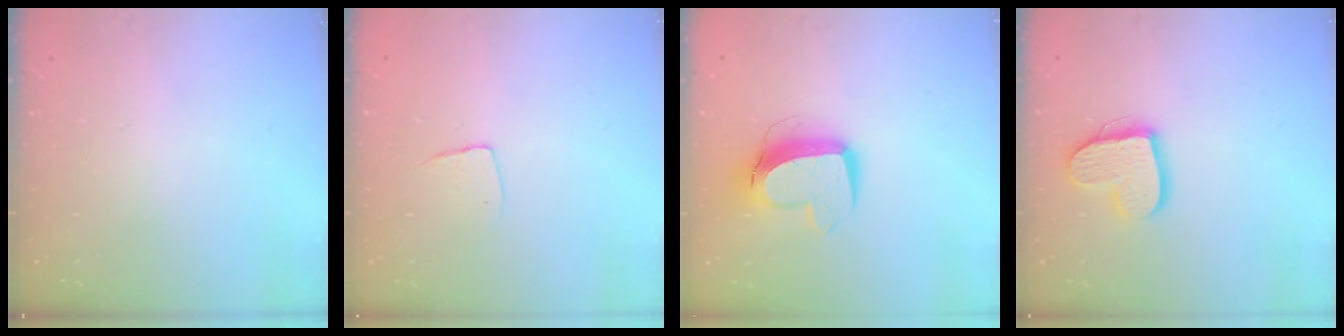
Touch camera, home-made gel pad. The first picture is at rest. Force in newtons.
{"total": 5.0, "press": 5.0, "slide": 0.3}
{"total": 12.5, "press": 12.4, "slide": 1.5}
{"total": 14.0, "press": 13.9, "slide": 1.2}